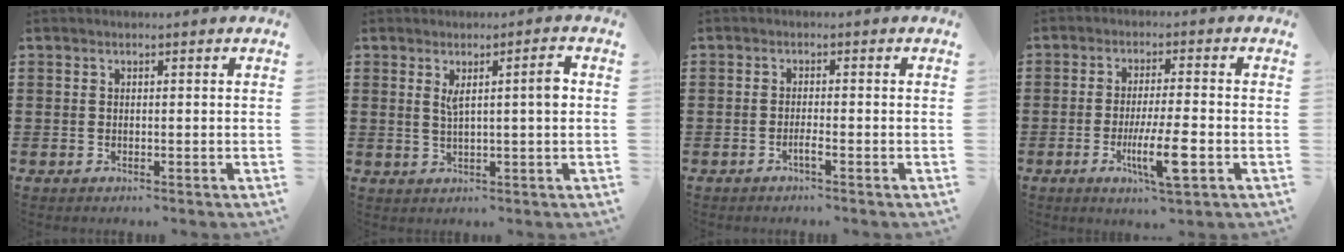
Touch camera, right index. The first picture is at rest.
{"total": 4.2, "force": [1.0, 0.1, 4.1], "torque": [-0.070, -0.006, 0.010]}
{"total": 1.7, "force": [-1.0, 0.1, 1.3], "torque": [-0.023, -0.002, -0.018]}
{"total": 8.4, "force": [-2.7, 1.2, 7.9], "torque": [-0.151, -0.018, -0.050]}